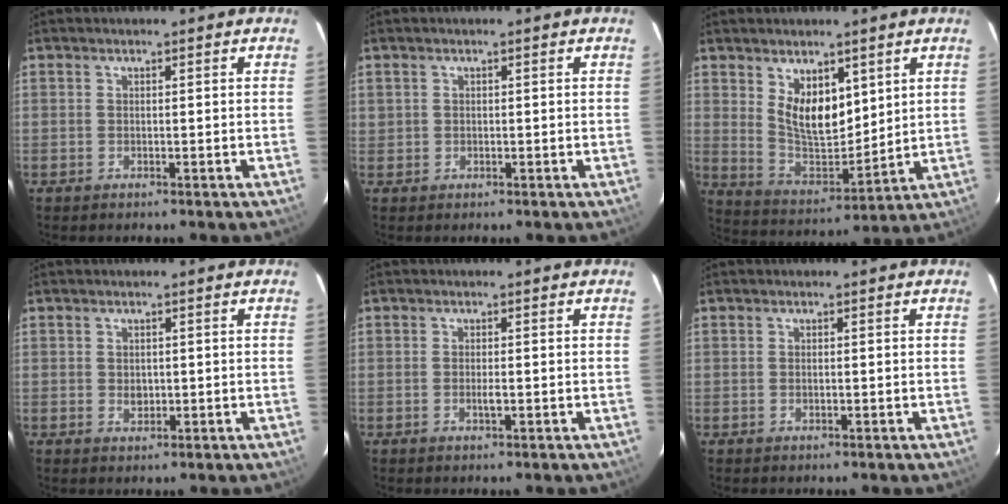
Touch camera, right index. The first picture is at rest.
{"total": 0.8, "force": [0.2, 0.8, 0.1], "torque": [0.001, 0.003, 0.004]}
{"total": 10.8, "force": [4.8, 5.8, 7.7], "torque": [-0.131, -0.009, 0.105]}
{"total": 2.0, "force": [0.0, 1.7, 1.1], "torque": [-0.016, 0.001, 0.001]}
{"total": 1.6, "force": [-0.4, 0.5, 1.4], "torque": [-0.027, -0.001, -0.007]}
{"total": 0.6, "force": [0.0, 0.3, 0.6], "torque": [-0.010, 0.000, -0.001]}